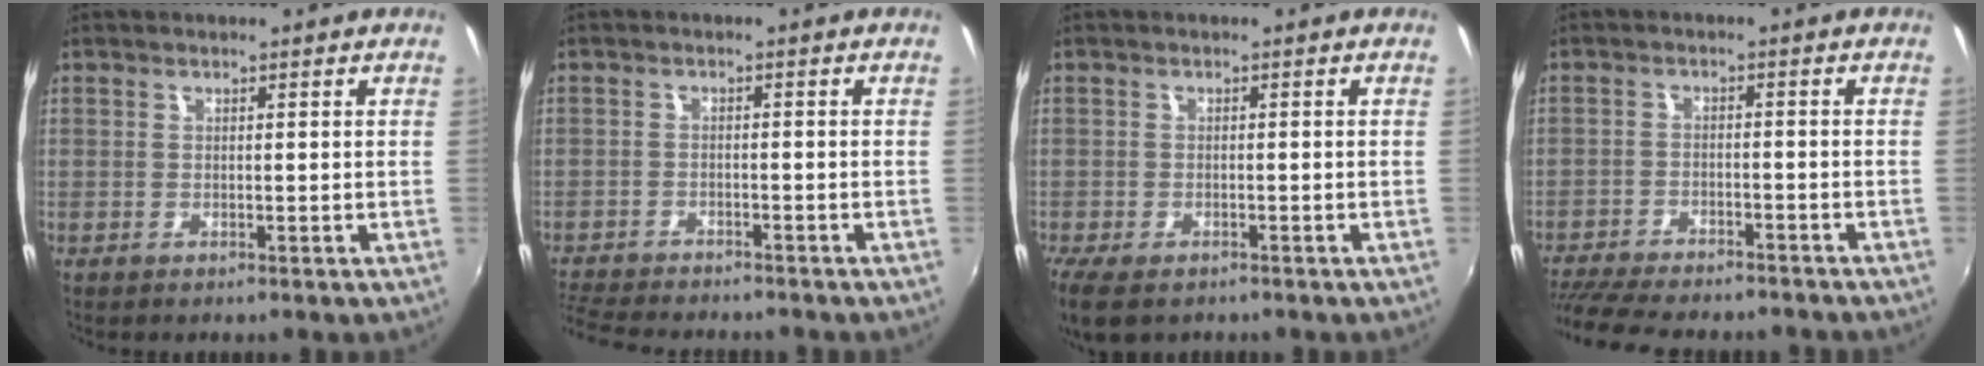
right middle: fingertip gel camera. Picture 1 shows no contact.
{"total": 9.8, "force": [-9.0, 1.8, 3.5], "torque": [-0.098, -0.018, -0.148]}
{"total": 6.4, "force": [-4.4, 2.7, 3.7], "torque": [-0.091, -0.028, -0.078]}
{"total": 16.0, "force": [-13.8, 3.8, 7.1], "torque": [-0.156, -0.031, -0.211]}